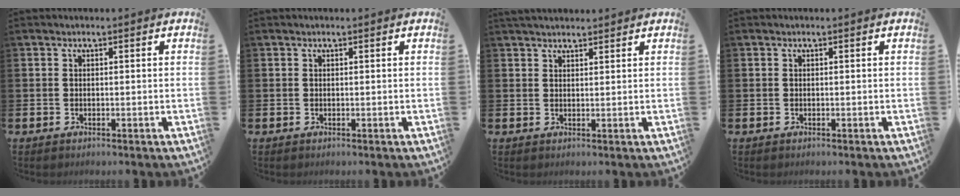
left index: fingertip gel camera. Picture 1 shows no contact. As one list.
[{"total": 0.0}, {"total": 2.3, "force": [2.2, 0.5, 0.4], "torque": [-0.004, -0.006, 0.038]}, {"total": 0.0}]